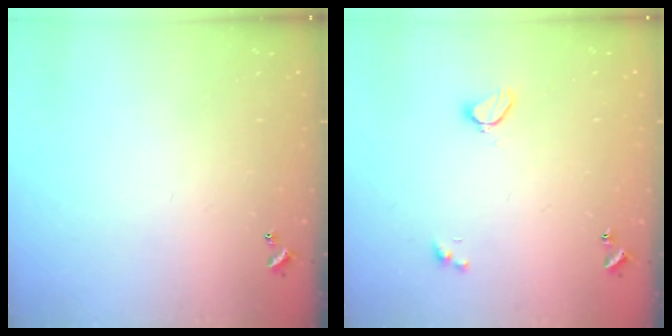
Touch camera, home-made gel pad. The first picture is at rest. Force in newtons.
{"total": 2.1, "press": 2.0, "slide": 0.5}